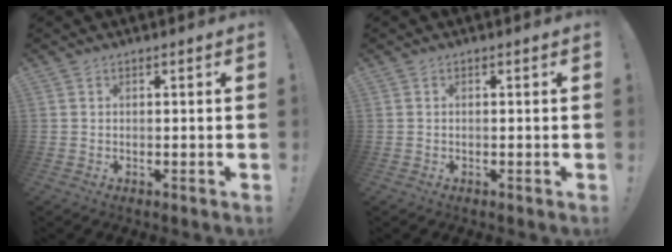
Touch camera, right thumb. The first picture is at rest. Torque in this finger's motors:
{"motor_torque": [0.04, -0.06, 0.05, -0.05, 0.00]}